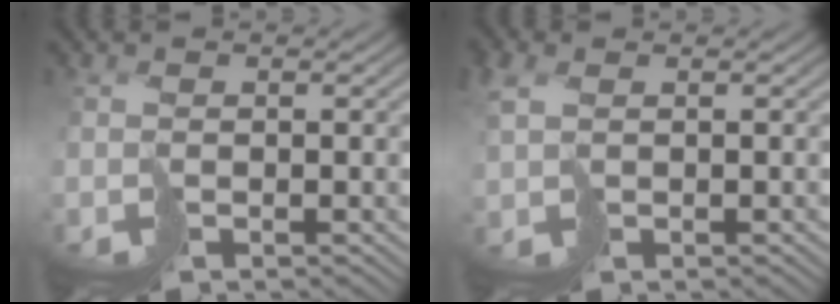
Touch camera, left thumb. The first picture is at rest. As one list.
[{"total": 2.8, "force": [0.6, 1.8, 2.1], "torque": [-0.061, -0.005, 0.012]}]